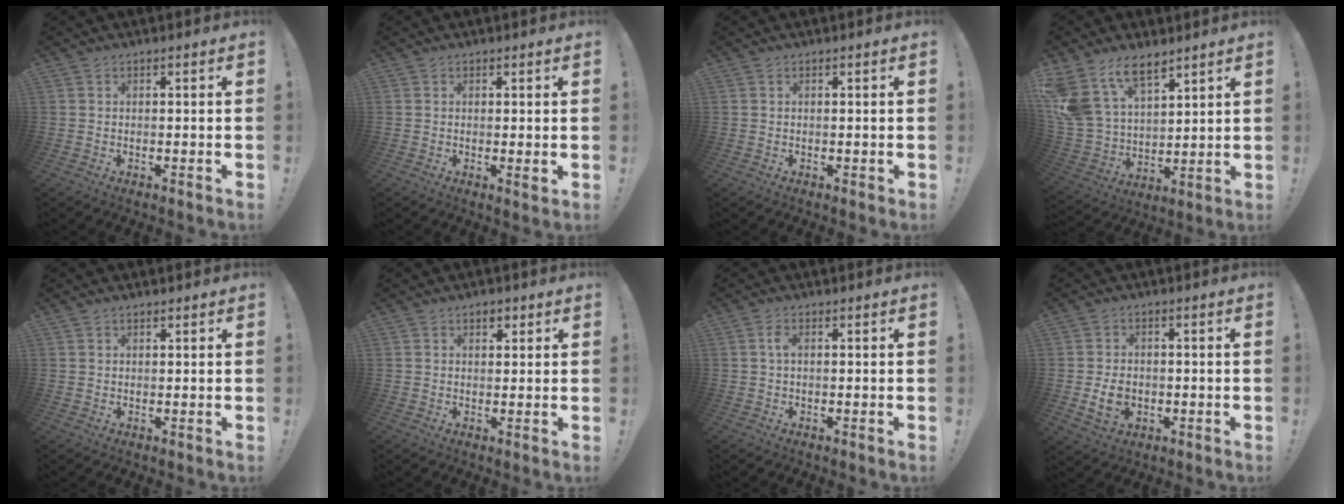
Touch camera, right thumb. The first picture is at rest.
{"total": 1.4, "force": [0.6, 0.2, 1.2], "torque": [-0.009, -0.006, 0.008]}
{"total": 0.5, "force": [0.2, 0.4, 0.2], "torque": [-0.001, 0.000, 0.004]}
{"total": 15.7, "force": [10.7, 8.5, 7.8], "torque": [-0.180, -0.069, 0.206]}
{"total": 1.0, "force": [0.8, 0.4, 0.3], "torque": [0.000, -0.003, 0.015]}
{"total": 2.4, "force": [1.3, 1.5, 1.3], "torque": [-0.009, -0.003, 0.019]}
{"total": 2.2, "force": [0.3, 0.8, 2.0], "torque": [-0.046, 0.008, 0.005]}
{"total": 6.6, "force": [-1.3, 5.0, 4.1], "torque": [-0.062, 0.001, -0.022]}